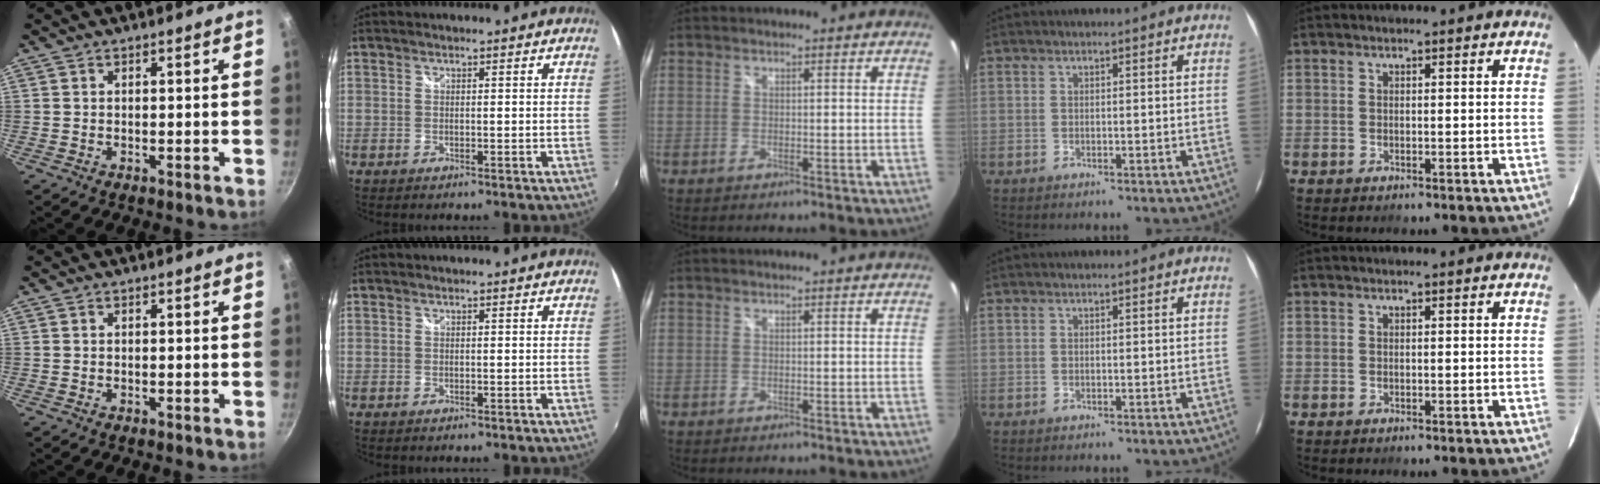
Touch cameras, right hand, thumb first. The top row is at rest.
{}